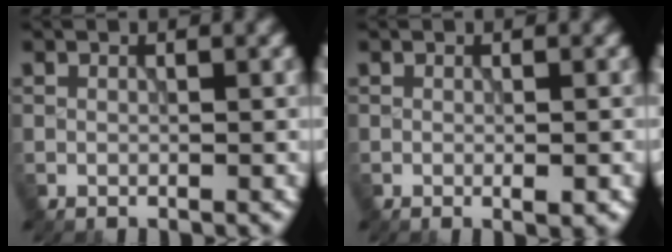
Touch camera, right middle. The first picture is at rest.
{"total": 1.1, "force": [-0.4, 0.1, 1.0], "torque": [-0.015, -0.004, -0.005]}